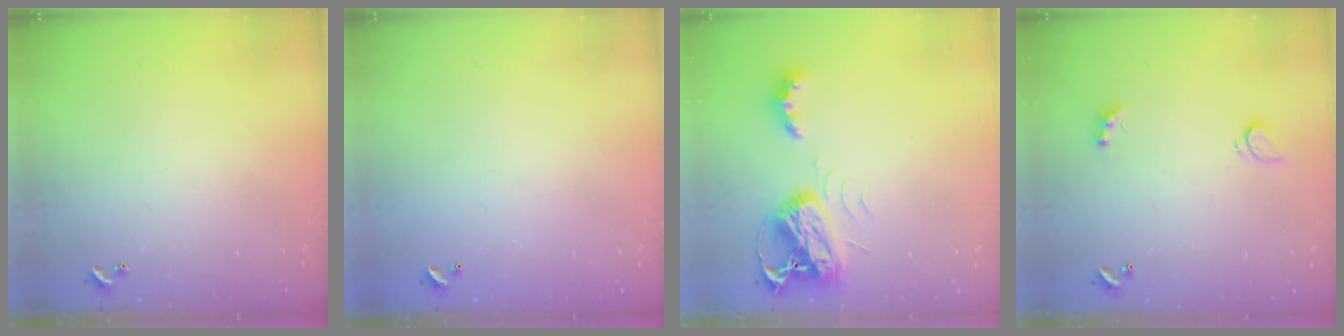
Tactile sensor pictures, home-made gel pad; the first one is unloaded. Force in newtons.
{"total": 2.9, "press": 2.9, "slide": 0.1}
{"total": 7.9, "press": 7.9, "slide": 0.8}
{"total": 3.0, "press": 2.7, "slide": 1.1}